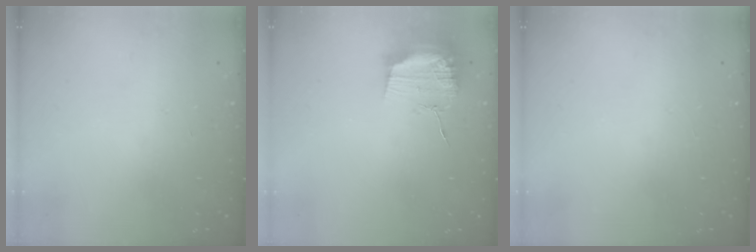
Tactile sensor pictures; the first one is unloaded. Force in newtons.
{"total": 13.1, "press": 13.1, "slide": 0.1}
{"total": 0.0}